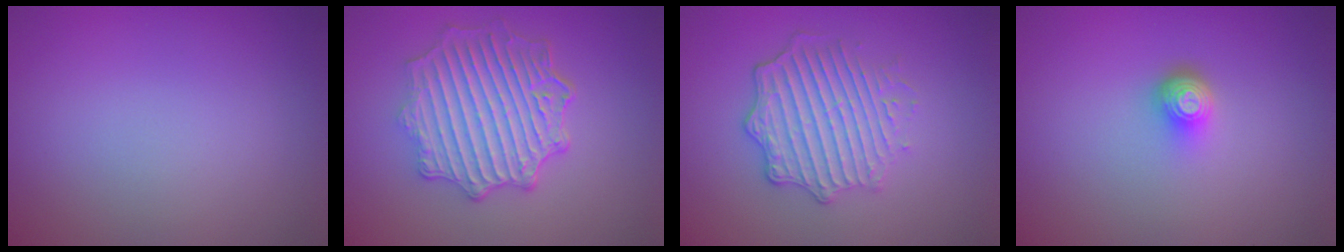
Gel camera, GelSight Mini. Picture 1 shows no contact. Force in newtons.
{"total": 6.1, "press": 5.1, "slide": 3.3}
{"total": 4.5, "press": 3.5, "slide": 2.9}
{"total": 2.0, "press": 1.4, "slide": 1.5}